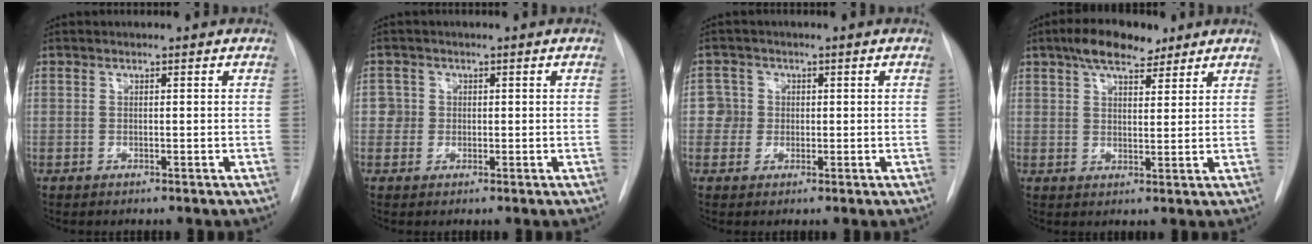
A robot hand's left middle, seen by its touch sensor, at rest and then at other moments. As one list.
[{"total": 2.1, "force": [0.1, 2.0, -0.1], "torque": [0.019, 0.006, -0.004]}, {"total": 2.9, "force": [0.0, 2.9, -0.2], "torque": [0.019, 0.010, -0.002]}, {"total": 7.8, "force": [5.5, 3.0, 4.6], "torque": [-0.081, 0.017, 0.093]}]